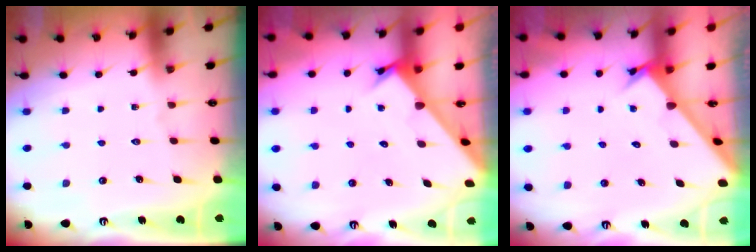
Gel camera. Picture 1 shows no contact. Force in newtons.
{"total": 2.3, "press": 2.3, "slide": 0.1}
{"total": 2.4, "press": 2.4, "slide": 0.1}